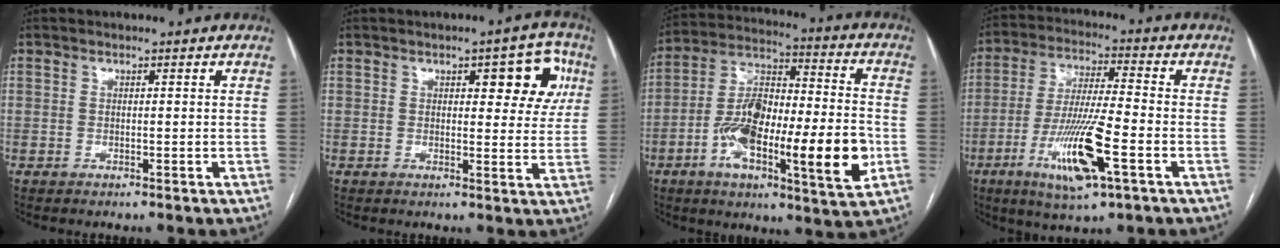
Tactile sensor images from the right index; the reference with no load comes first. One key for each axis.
{"total": 7.9, "fx": 3.1, "fy": 3.1, "fz": 6.6, "tx": -0.060, "ty": 0.019, "tz": 0.032}
{"total": 20.8, "fx": -5.8, "fy": 4.7, "fz": 19.4, "tx": -0.320, "ty": 0.009, "tz": -0.093}
{"total": 13.8, "fx": -5.3, "fy": 1.5, "fz": 12.6, "tx": -0.246, "ty": -0.020, "tz": -0.093}